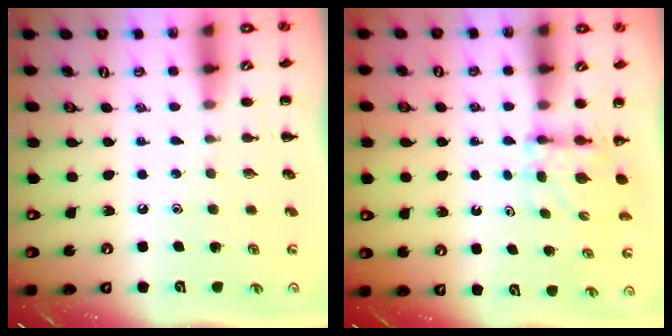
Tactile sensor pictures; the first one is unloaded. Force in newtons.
{"total": 4.1, "press": 4.1, "slide": 0.5}